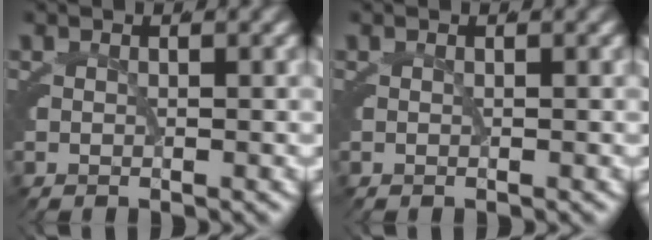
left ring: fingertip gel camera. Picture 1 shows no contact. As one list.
[{"total": 0.0}]